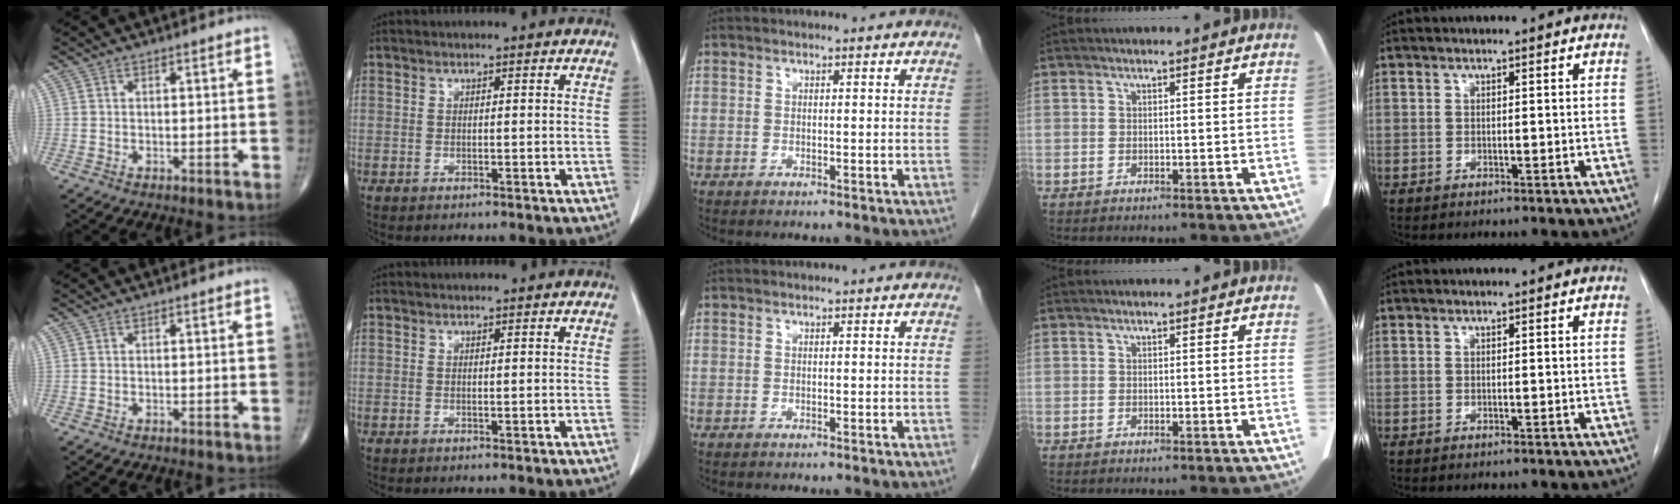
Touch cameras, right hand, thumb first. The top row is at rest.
{}